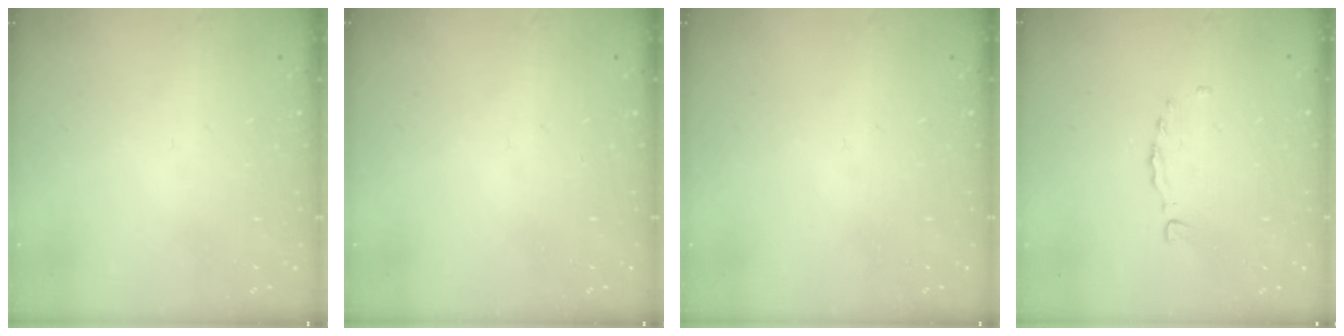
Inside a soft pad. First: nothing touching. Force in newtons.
{"total": 0.0}
{"total": 0.0}
{"total": 0.6, "press": 0.5, "slide": 0.3}